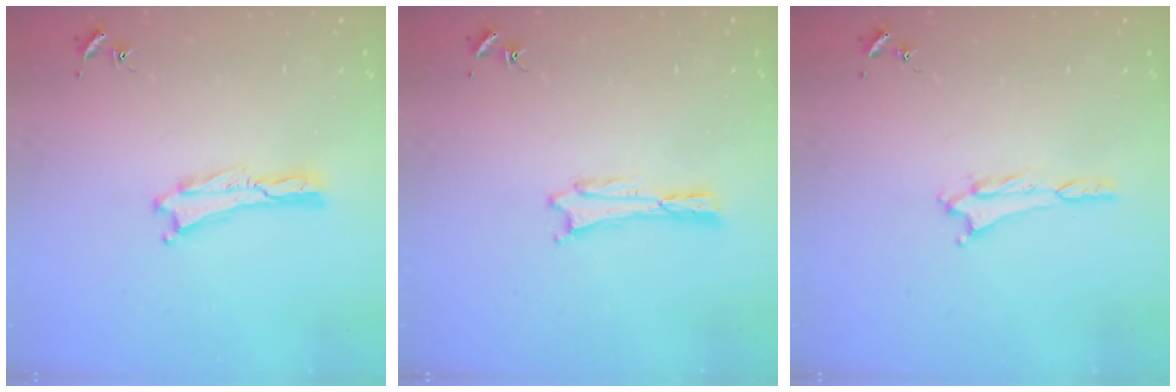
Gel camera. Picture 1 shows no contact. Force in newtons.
{"total": 0.7, "press": 0.7, "slide": 0.1}
{"total": 1.2, "press": 1.2, "slide": 0.2}